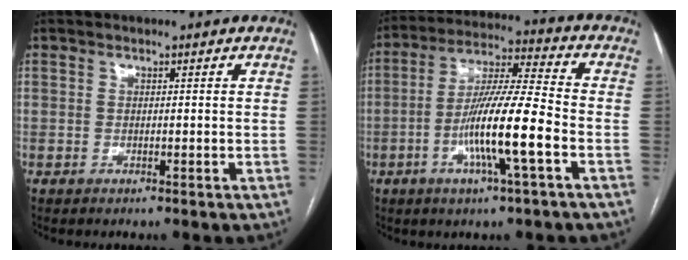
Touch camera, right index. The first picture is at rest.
{"total": 12.9, "force": [-4.0, 0.1, 12.3], "torque": [-0.226, -0.002, -0.077]}